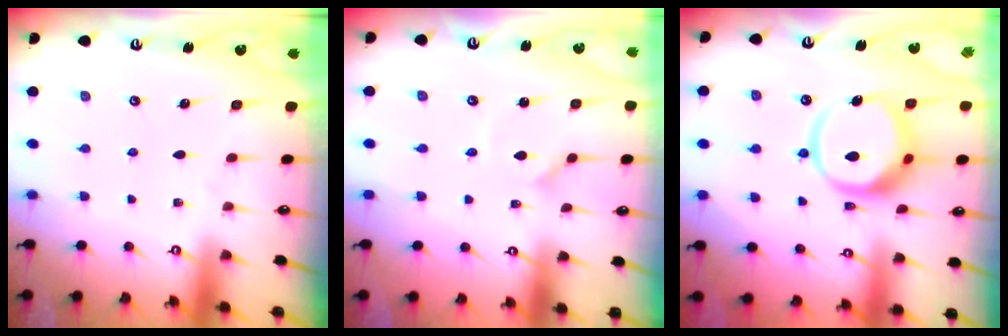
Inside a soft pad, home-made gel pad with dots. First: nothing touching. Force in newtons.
{"total": 1.1, "press": 1.1, "slide": 0.1}
{"total": 12.7, "press": 12.6, "slide": 1.5}